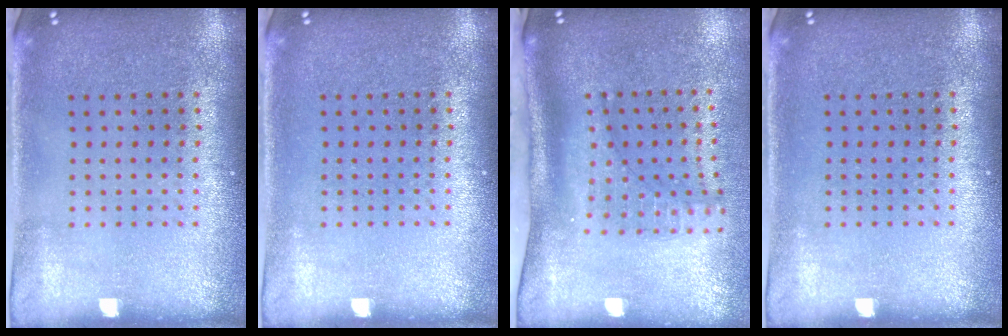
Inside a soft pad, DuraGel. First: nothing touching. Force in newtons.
{"total": 0.0}
{"total": 2.1, "press": 1.5, "slide": 1.5}
{"total": 0.0}